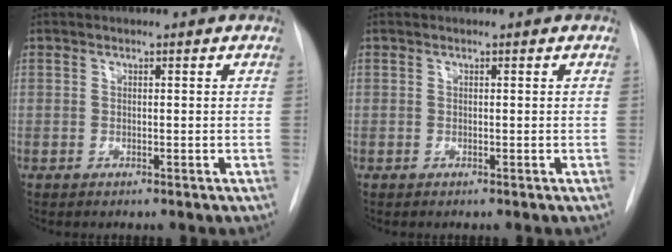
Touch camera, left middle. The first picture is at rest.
{"total": 0.0}